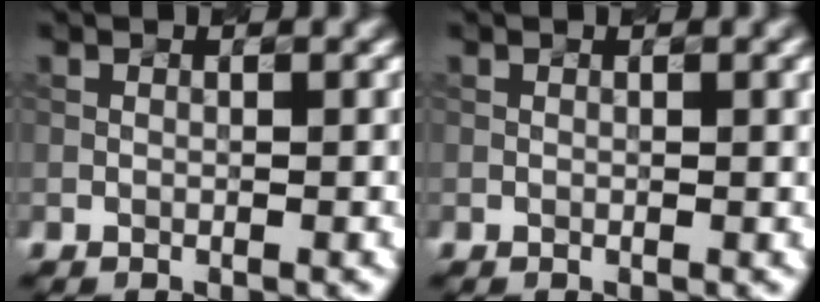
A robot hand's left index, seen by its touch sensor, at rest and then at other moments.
{"total": 1.4, "force": [0.4, 0.5, 1.3], "torque": [-0.013, 0.004, 0.003]}